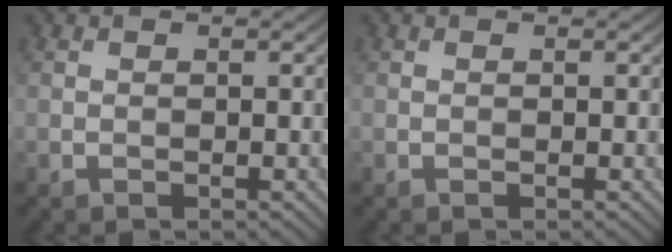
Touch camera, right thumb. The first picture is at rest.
{"total": 0.0}